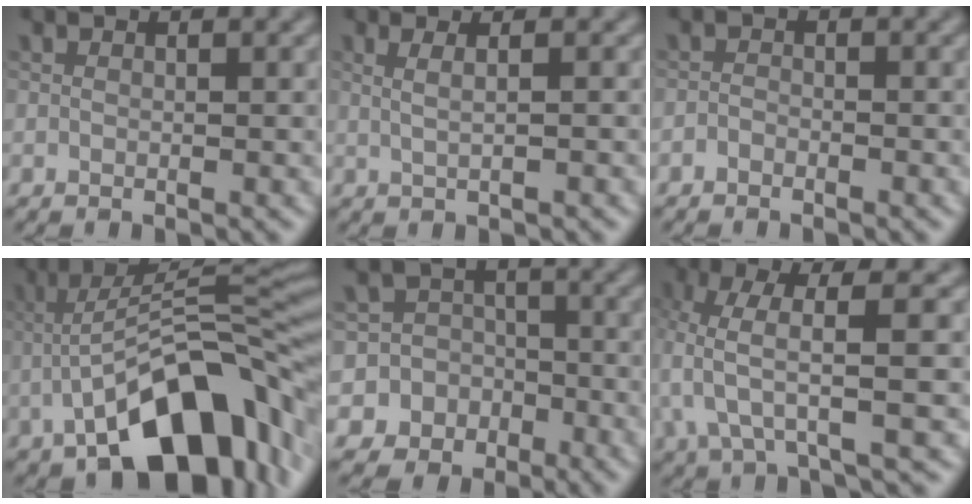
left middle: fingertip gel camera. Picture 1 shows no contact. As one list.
[{"total": 2.5, "force": [0.9, 1.2, 2.0], "torque": [-0.019, 0.000, -0.009]}, {"total": 0.9, "force": [-0.7, 0.5, 0.2], "torque": [-0.003, 0.000, -0.016]}, {"total": 12.8, "force": [-5.2, 5.5, 10.4], "torque": [-0.160, 0.013, -0.091]}, {"total": 9.0, "force": [-3.9, 8.1, 0.7], "torque": [-0.013, 0.003, -0.081]}, {"total": 6.6, "force": [0.4, 1.9, 6.3], "torque": [-0.135, -0.002, 0.004]}]